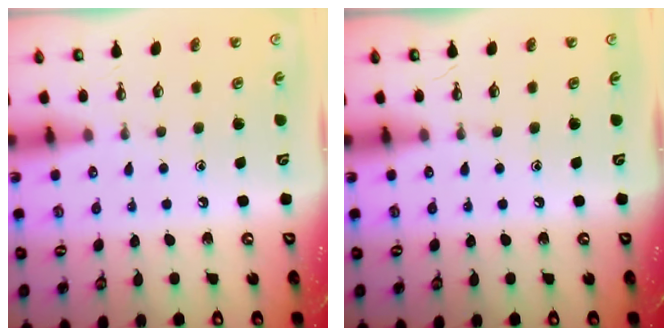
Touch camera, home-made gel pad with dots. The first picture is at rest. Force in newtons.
{"total": 0.0}